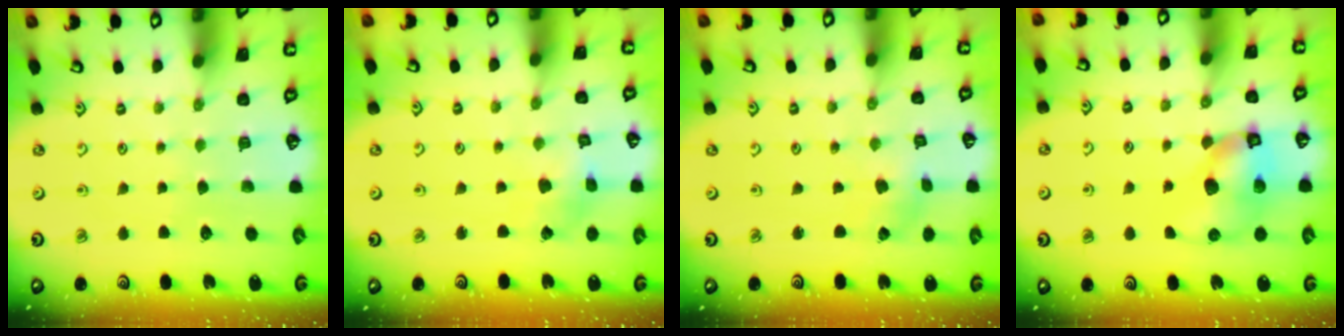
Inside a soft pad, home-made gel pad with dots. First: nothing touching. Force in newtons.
{"total": 2.7, "press": 2.7, "slide": 0.2}
{"total": 0.0}
{"total": 10.6, "press": 10.5, "slide": 1.7}